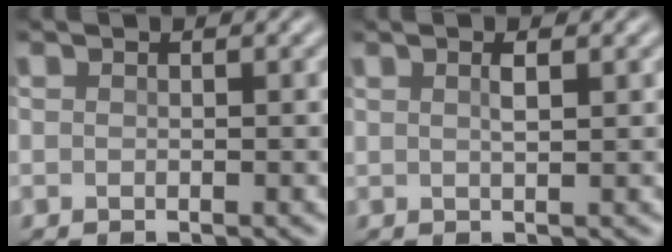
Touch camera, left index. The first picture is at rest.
{"total": 1.3, "force": [0.5, 0.3, 1.1], "torque": [-0.020, 0.003, 0.006]}